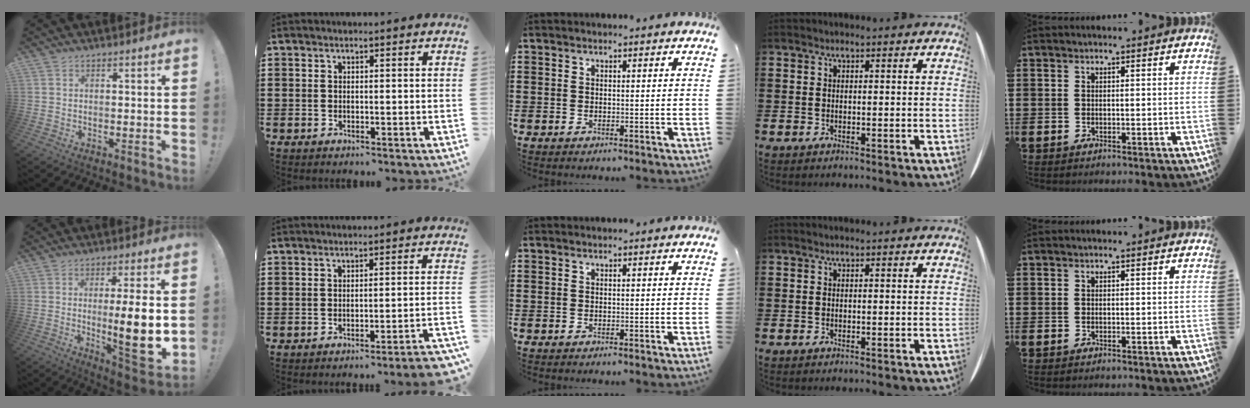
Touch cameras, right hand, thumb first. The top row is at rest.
{"thumb": {"total": 14.1, "force": [-0.6, 2.2, 13.9], "torque": [-0.206, -0.017, -0.008]}, "index": {"total": 2.7, "force": [-2.2, -0.6, 1.5], "torque": [-0.025, -0.008, -0.045]}}